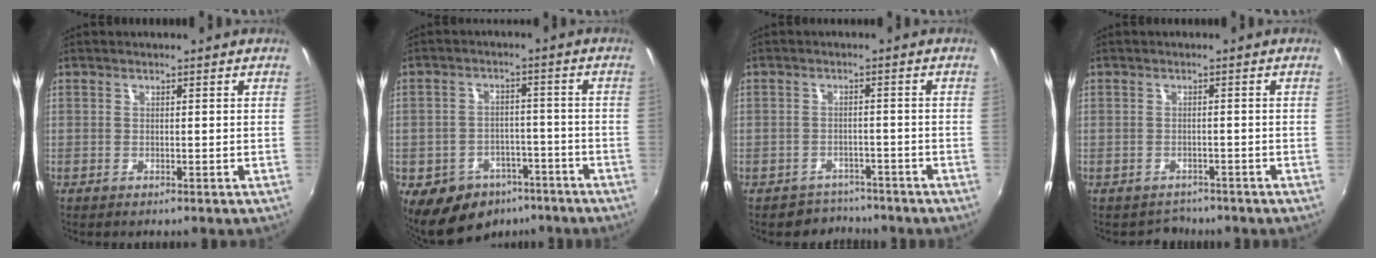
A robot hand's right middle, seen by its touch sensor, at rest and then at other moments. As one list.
[{"total": 12.6, "force": [-7.6, 8.9, 4.5], "torque": [-0.115, 0.012, -0.092]}, {"total": 4.4, "force": [-3.7, 2.4, -0.5], "torque": [0.000, 0.012, -0.060]}, {"total": 2.7, "force": [-2.2, 1.5, -0.5], "torque": [-0.002, 0.002, -0.035]}]